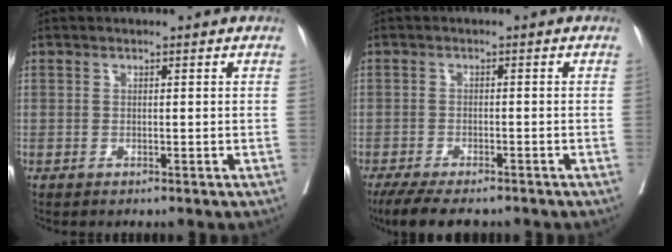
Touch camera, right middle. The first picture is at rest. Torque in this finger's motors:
{"motor_torque": [0.82, -0.74, 0.19, 0.02]}